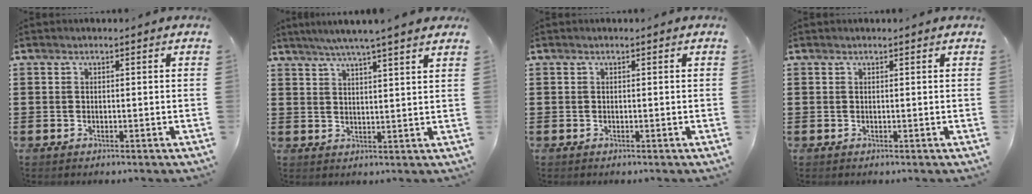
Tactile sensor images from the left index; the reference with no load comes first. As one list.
[{"total": 4.4, "force": [3.8, -0.7, 2.3], "torque": [-0.055, -0.011, 0.064]}, {"total": 0.0}, {"total": 0.0}]